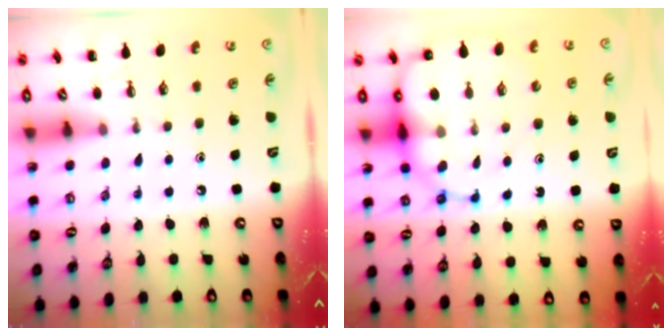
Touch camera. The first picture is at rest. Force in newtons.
{"total": 13.6, "press": 13.2, "slide": 3.5}